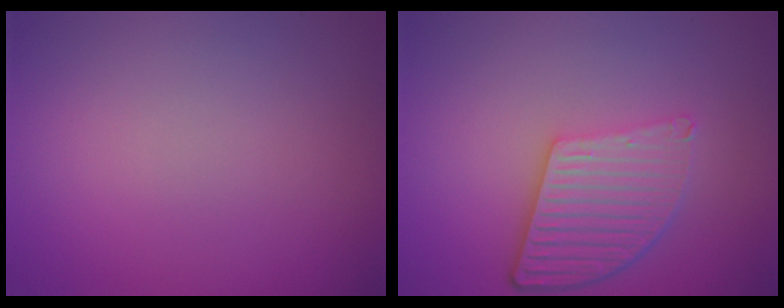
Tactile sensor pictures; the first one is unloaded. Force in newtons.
{"total": 5.4, "press": 3.9, "slide": 3.8}